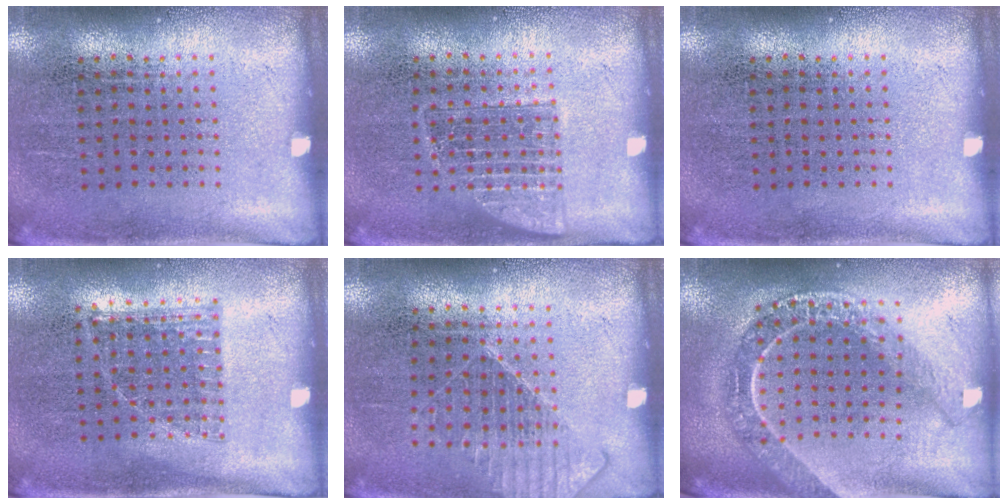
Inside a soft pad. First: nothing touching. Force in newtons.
{"total": 1.0, "press": 1.0, "slide": 0.2}
{"total": 0.0}
{"total": 0.8, "press": 0.8, "slide": 0.2}
{"total": 1.3, "press": 1.3, "slide": 0.3}
{"total": 2.0, "press": 1.7, "slide": 1.1}